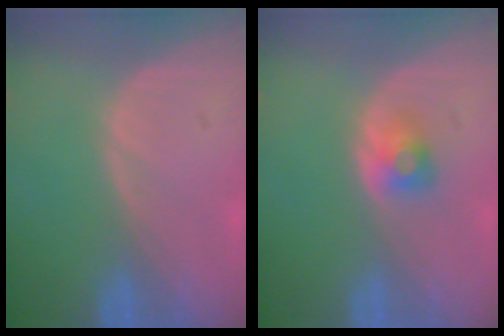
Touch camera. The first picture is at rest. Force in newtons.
{"total": 2.6, "press": 2.4, "slide": 1.2}